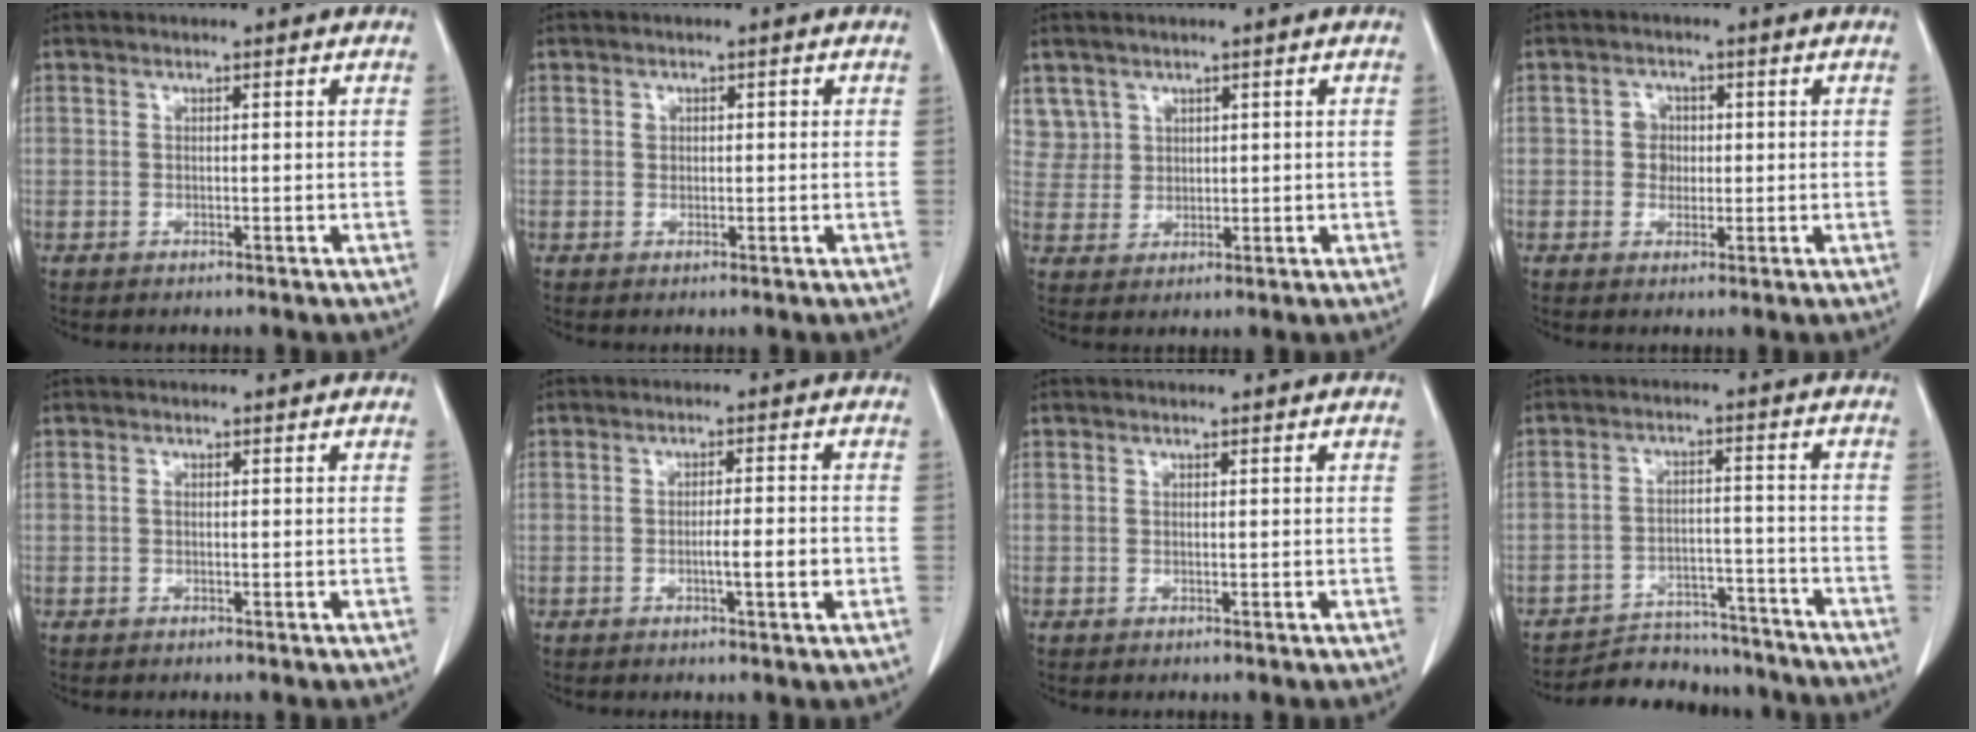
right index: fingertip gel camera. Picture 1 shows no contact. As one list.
[{"total": 1.7, "force": [0.2, 1.5, 0.9], "torque": [-0.020, 0.012, 0.007]}, {"total": 6.0, "force": [3.1, 5.2, 0.0], "torque": [0.005, 0.016, 0.070]}, {"total": 3.2, "force": [0.1, 2.9, 1.4], "torque": [-0.020, 0.013, 0.005]}, {"total": 0.6, "force": [0.0, 0.4, 0.4], "torque": [-0.010, 0.002, -0.001]}, {"total": 4.5, "force": [-1.1, 0.7, 4.3], "torque": [-0.073, 0.000, -0.013]}, {"total": 0.0}, {"total": 14.5, "force": [-13.5, 4.5, 2.6], "torque": [-0.038, 0.021, -0.190]}]